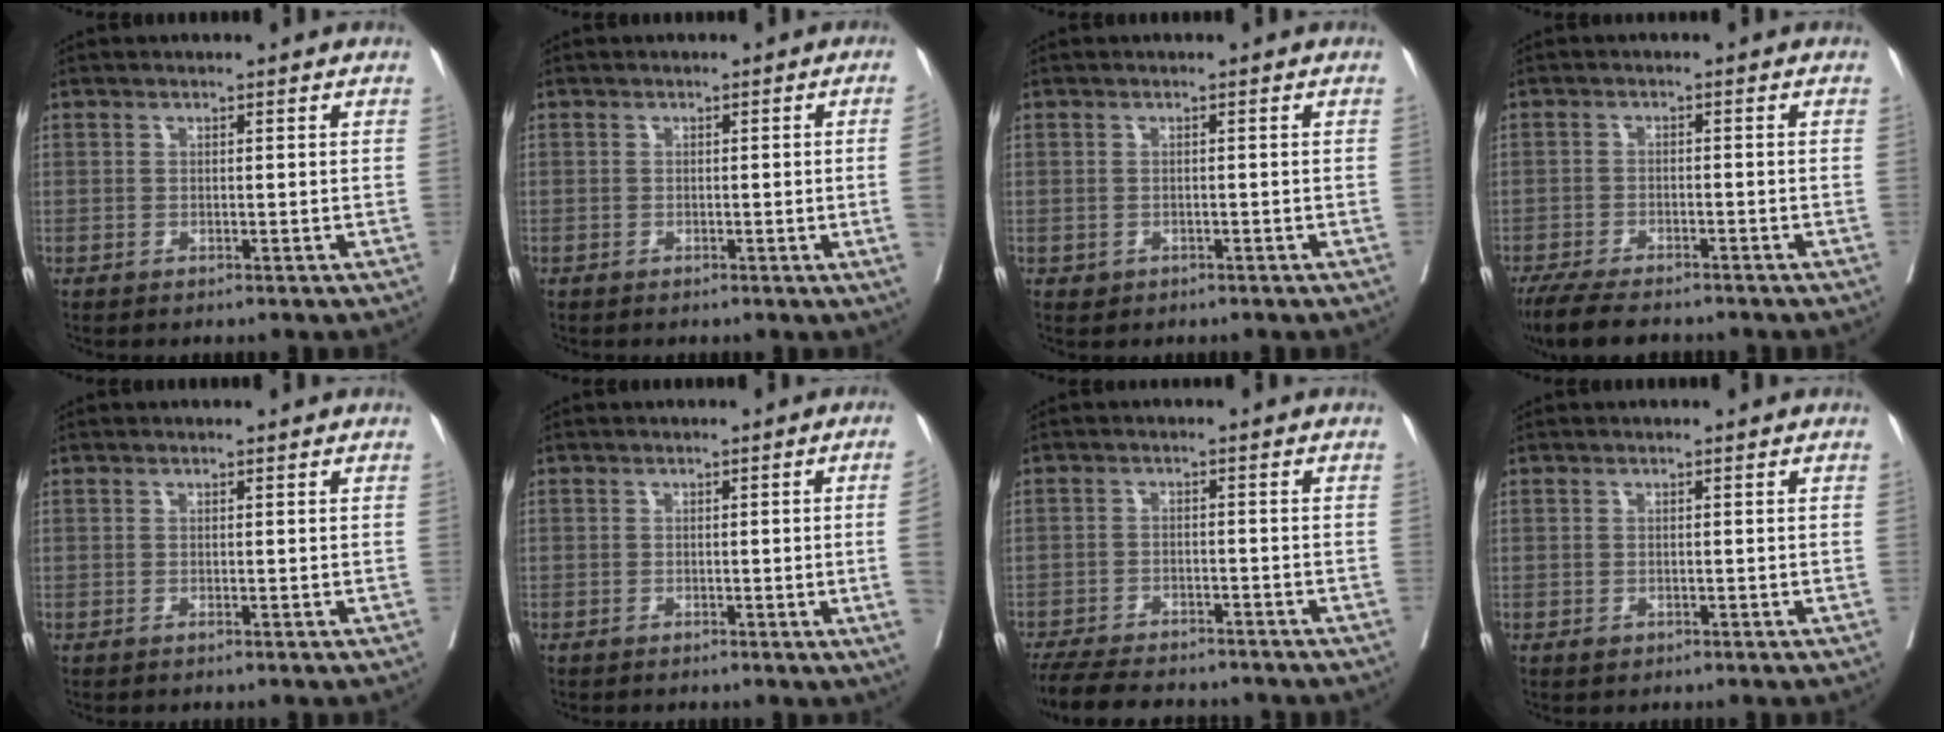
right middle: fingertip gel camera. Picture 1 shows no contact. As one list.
[{"total": 2.5, "force": [-0.4, -0.9, 2.3], "torque": [-0.030, -0.003, -0.004]}, {"total": 1.1, "force": [-0.5, 0.9, 0.2], "torque": [-0.007, 0.002, -0.002]}, {"total": 9.5, "force": [-8.0, 2.2, 4.6], "torque": [-0.077, -0.017, -0.128]}, {"total": 0.0}, {"total": 4.2, "force": [-0.7, -1.5, 3.8], "torque": [-0.046, -0.008, -0.009]}, {"total": 13.4, "force": [-11.8, 3.3, 5.5], "torque": [-0.112, -0.016, -0.170]}, {"total": 0.8, "force": [-0.4, 0.6, 0.4], "torque": [-0.009, 0.000, -0.003]}]